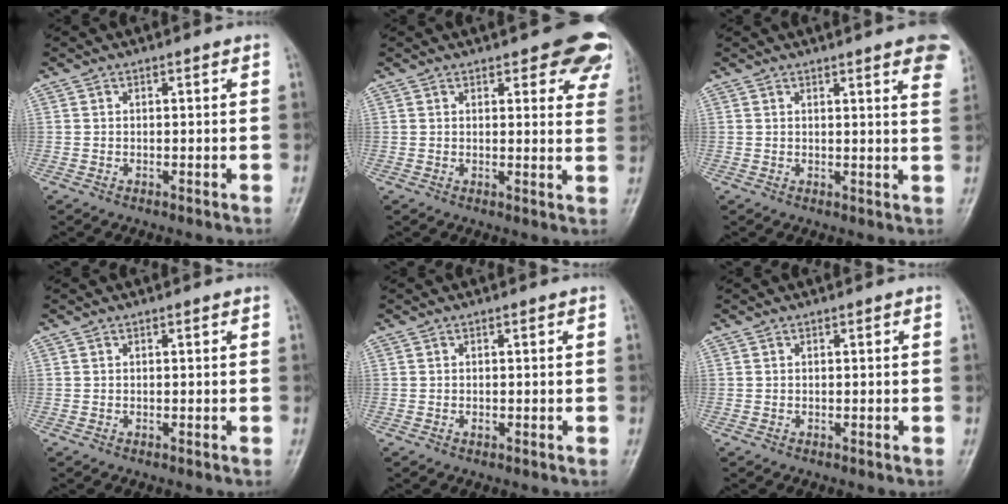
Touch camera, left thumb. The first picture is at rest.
{"total": 11.1, "force": [8.1, 4.1, 6.5], "torque": [-0.027, -0.032, 0.077]}
{"total": 10.2, "force": [6.7, 1.8, 7.4], "torque": [-0.068, -0.017, 0.064]}
{"total": 0.0}
{"total": 0.6, "force": [-0.1, 0.4, 0.4], "torque": [-0.008, -0.001, -0.001]}
{"total": 0.0}